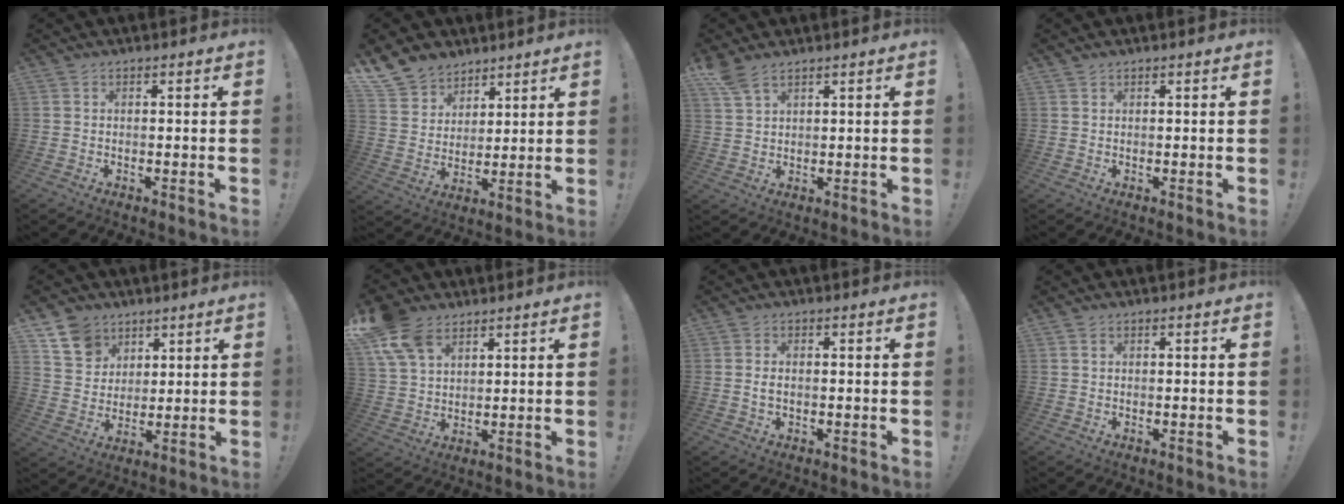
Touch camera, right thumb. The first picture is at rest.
{"total": 10.2, "force": [7.6, 6.7, 1.4], "torque": [-0.035, -0.062, 0.153]}
{"total": 5.7, "force": [4.2, 2.4, 3.1], "torque": [-0.057, -0.019, 0.082]}
{"total": 0.6, "force": [0.6, 0.1, 0.2], "torque": [0.000, -0.002, 0.011]}
{"total": 10.5, "force": [6.6, 7.9, 2.3], "torque": [-0.041, -0.041, 0.132]}
{"total": 11.9, "force": [7.3, 7.4, 5.9], "torque": [-0.115, -0.031, 0.144]}
{"total": 1.8, "force": [0.0, 1.0, 1.5], "torque": [-0.022, 0.000, -0.001]}
{"total": 0.7, "force": [0.4, 0.4, 0.4], "torque": [-0.006, 0.000, 0.007]}